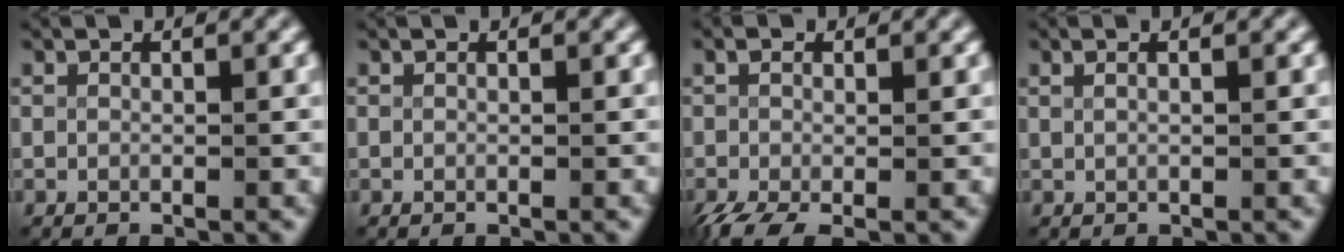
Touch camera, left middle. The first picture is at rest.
{"total": 0.0}
{"total": 3.4, "force": [-2.2, 1.6, 2.2], "torque": [-0.057, -0.028, -0.019]}
{"total": 0.7, "force": [0.3, -0.3, 0.6], "torque": [-0.013, -0.001, 0.008]}